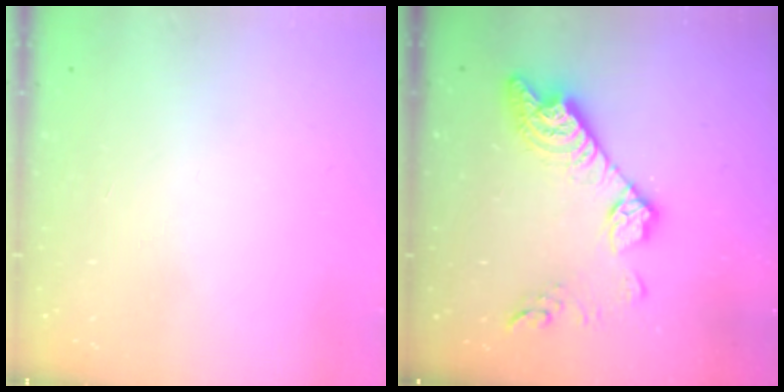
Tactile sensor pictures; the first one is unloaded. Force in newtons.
{"total": 14.9, "press": 14.9, "slide": 1.1}